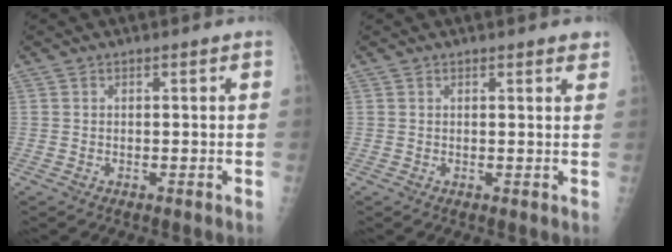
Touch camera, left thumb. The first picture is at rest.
{"total": 2.1, "force": [1.6, 0.3, 1.3], "torque": [-0.011, -0.003, 0.017]}